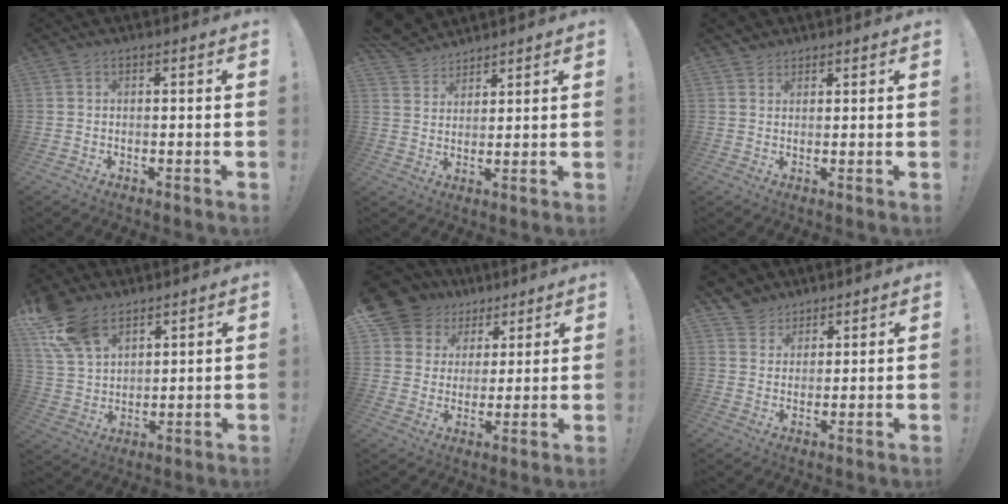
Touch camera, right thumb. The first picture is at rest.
{"total": 7.3, "force": [6.3, 3.5, 1.1], "torque": [-0.032, -0.039, 0.125]}
{"total": 2.3, "force": [1.9, 1.4, 0.1], "torque": [0.003, -0.013, 0.034]}
{"total": 13.6, "force": [9.0, 8.0, 6.4], "torque": [-0.138, -0.046, 0.176]}
{"total": 12.6, "force": [7.8, 9.4, 3.3], "torque": [-0.058, -0.053, 0.160]}
{"total": 5.5, "force": [4.1, 3.7, 0.1], "torque": [-0.009, -0.032, 0.082]}